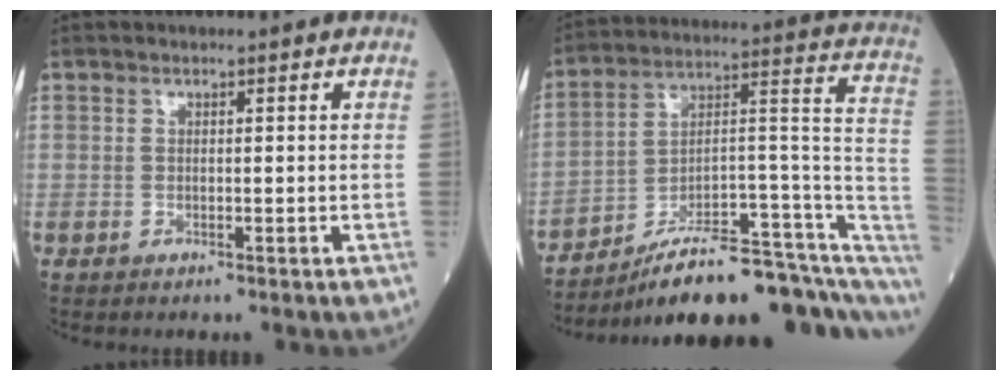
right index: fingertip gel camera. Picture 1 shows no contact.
{"total": 21.6, "force": [-15.4, 4.6, 14.5], "torque": [-0.138, 0.052, -0.228]}